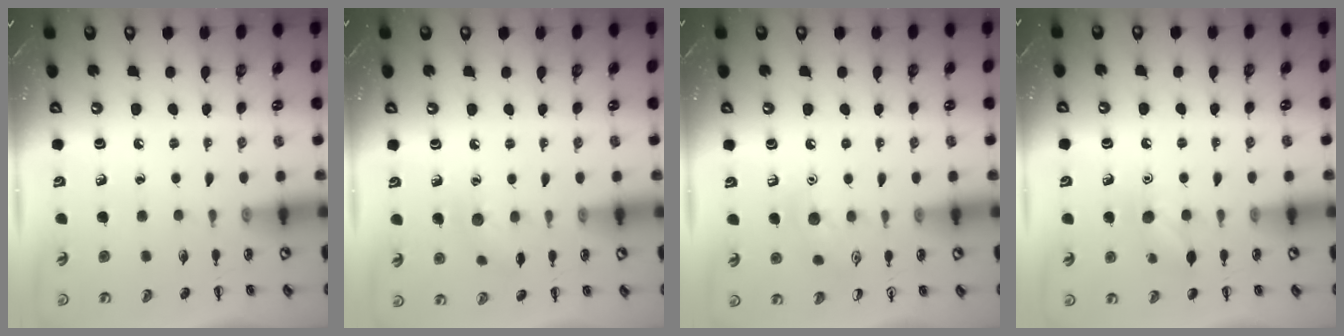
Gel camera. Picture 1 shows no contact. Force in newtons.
{"total": 7.1, "press": 6.9, "slide": 1.6}
{"total": 7.7, "press": 7.6, "slide": 1.6}
{"total": 7.5, "press": 7.3, "slide": 1.8}